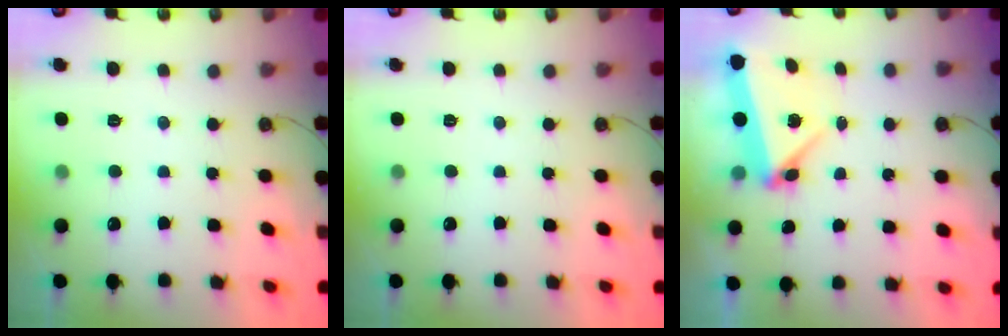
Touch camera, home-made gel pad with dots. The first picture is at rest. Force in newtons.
{"total": 0.0}
{"total": 5.5, "press": 5.4, "slide": 0.4}